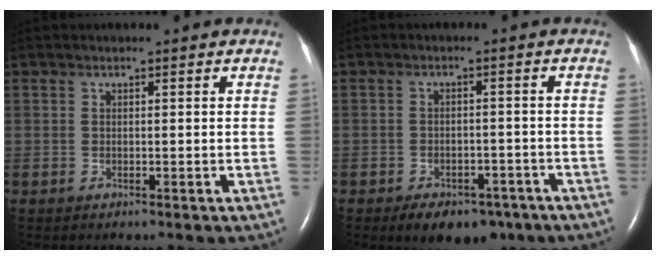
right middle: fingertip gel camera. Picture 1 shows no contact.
{"total": 8.2, "force": [-5.7, 4.5, 3.7], "torque": [-0.047, 0.009, -0.076]}